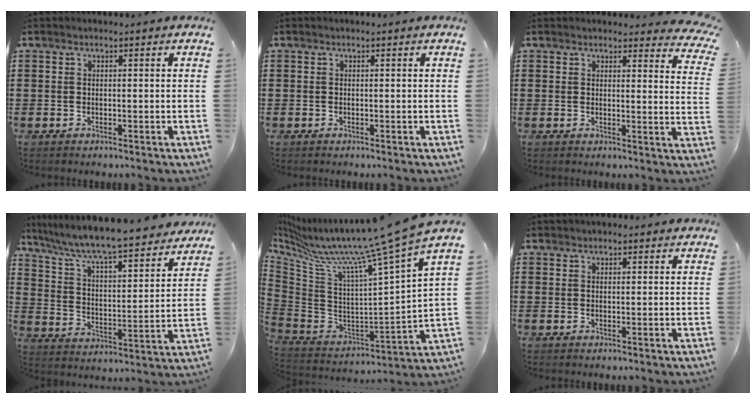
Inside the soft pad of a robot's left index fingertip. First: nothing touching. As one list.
[{"total": 0.0}, {"total": 3.4, "force": [3.2, 0.4, 1.0], "torque": [-0.015, -0.016, 0.056]}, {"total": 7.3, "force": [6.6, 0.1, 3.2], "torque": [-0.091, -0.054, 0.104]}, {"total": 10.5, "force": [8.8, -2.0, 5.4], "torque": [-0.134, -0.081, 0.126]}, {"total": 1.8, "force": [1.6, 0.5, 0.4], "torque": [-0.011, 0.005, 0.032]}]